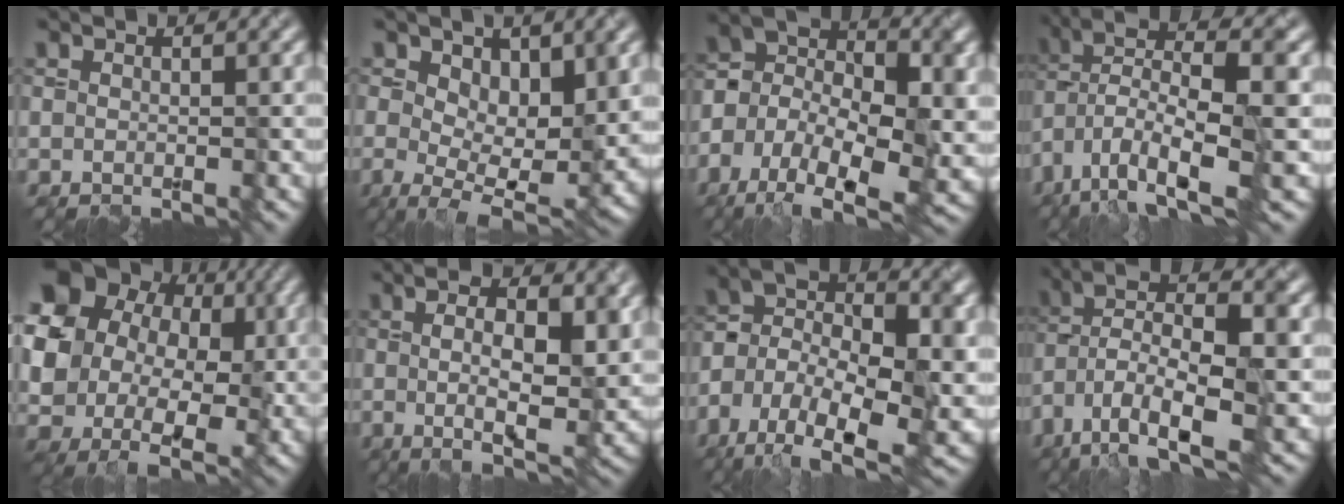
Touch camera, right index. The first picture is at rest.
{"total": 8.5, "force": [0.1, 4.4, 7.3], "torque": [-0.119, -0.014, -0.001]}
{"total": 10.9, "force": [-4.7, 5.8, 8.0], "torque": [-0.139, 0.006, -0.096]}
{"total": 9.3, "force": [-3.7, 2.9, 8.0], "torque": [-0.141, 0.010, -0.068]}
{"total": 17.9, "force": [4.3, 15.1, 8.6], "torque": [-0.214, 0.016, 0.078]}
{"total": 8.4, "force": [1.4, 3.1, 7.6], "torque": [-0.108, 0.002, 0.012]}
{"total": 11.7, "force": [-5.7, 5.7, 8.5], "torque": [-0.153, 0.003, -0.114]}
{"total": 10.3, "force": [-4.5, 3.5, 8.5], "torque": [-0.148, 0.004, -0.084]}